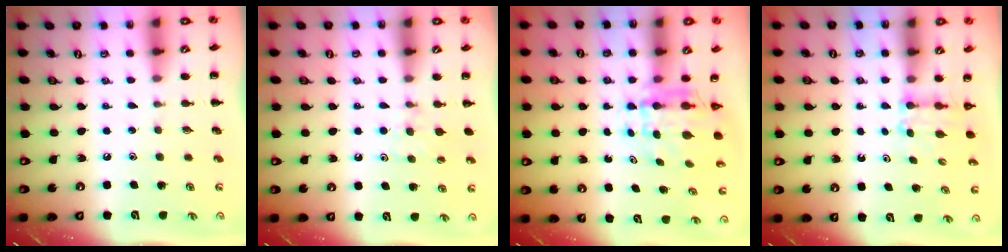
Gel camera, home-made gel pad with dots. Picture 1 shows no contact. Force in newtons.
{"total": 6.9, "press": 6.6, "slide": 2.0}
{"total": 6.1, "press": 6.0, "slide": 0.9}
{"total": 2.7, "press": 2.5, "slide": 1.1}